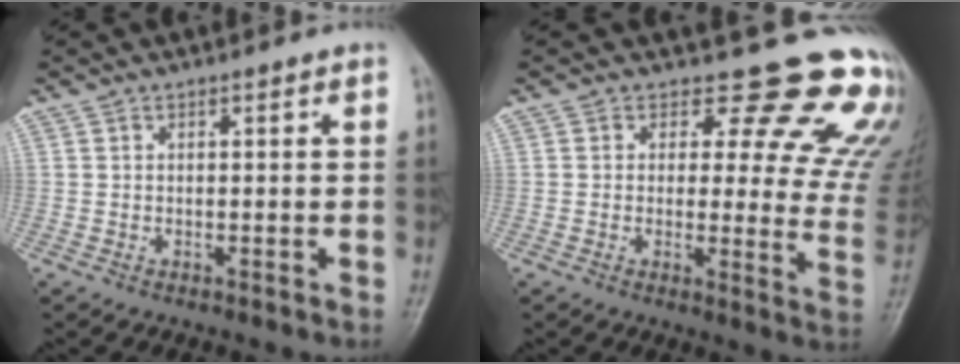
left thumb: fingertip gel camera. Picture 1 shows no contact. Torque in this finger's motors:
{"motor_torque": [0.37, 0.45, 0.16, -0.39, 0.09]}